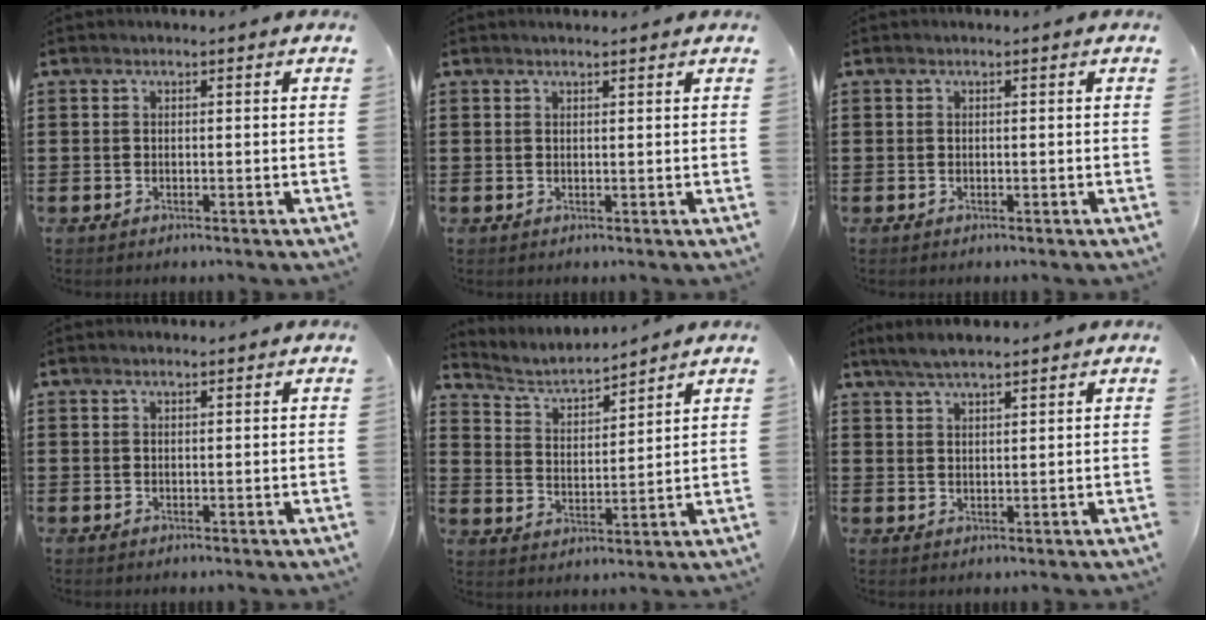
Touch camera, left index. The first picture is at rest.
{"total": 1.0, "force": [0.9, 0.0, 0.6], "torque": [-0.012, 0.000, 0.017]}
{"total": 0.0}
{"total": 0.9, "force": [0.7, 0.1, 0.4], "torque": [-0.008, 0.001, 0.014]}
{"total": 4.4, "force": [4.1, 0.7, 1.3], "torque": [-0.049, -0.027, 0.066]}
{"total": 3.8, "force": [3.2, 0.6, 1.8], "torque": [-0.043, 0.000, 0.060]}